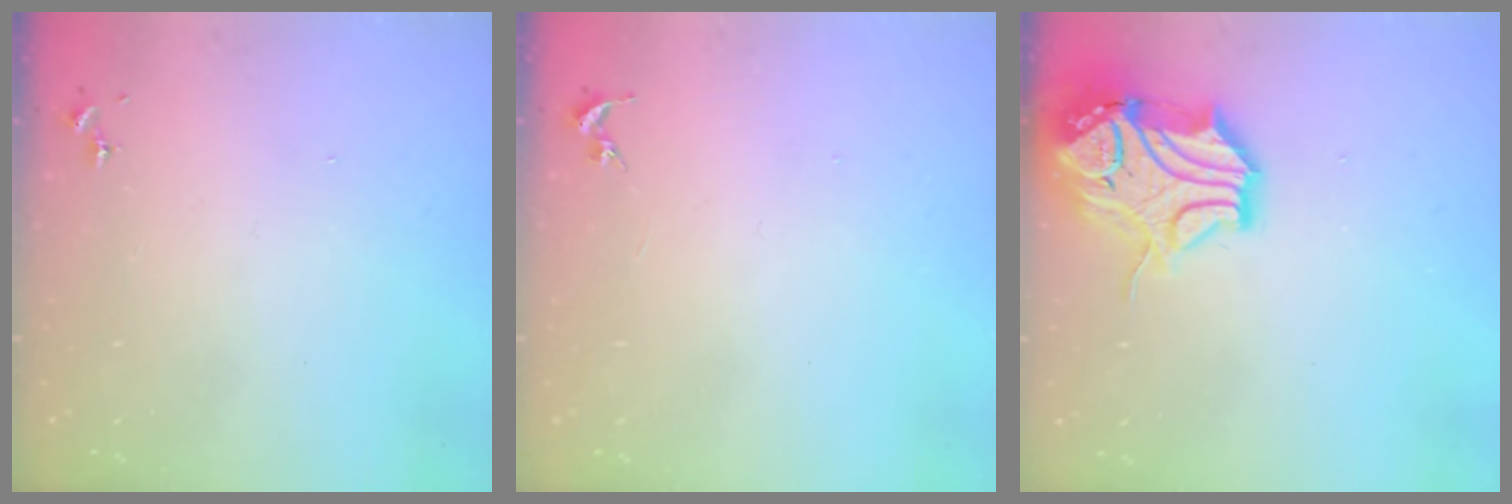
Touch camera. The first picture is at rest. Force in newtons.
{"total": 0.0}
{"total": 17.2, "press": 17.1, "slide": 2.0}